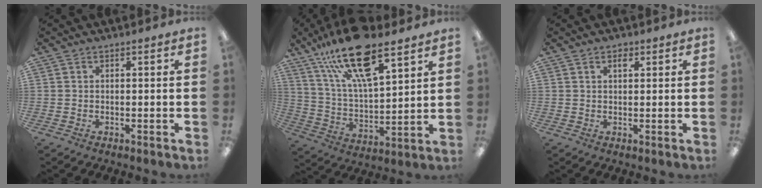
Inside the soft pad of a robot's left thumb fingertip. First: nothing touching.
{"total": 20.8, "force": [13.8, 7.1, 13.8], "torque": [-0.255, -0.071, 0.237]}
{"total": 2.0, "force": [1.2, 1.1, 1.2], "torque": [-0.010, -0.004, 0.018]}